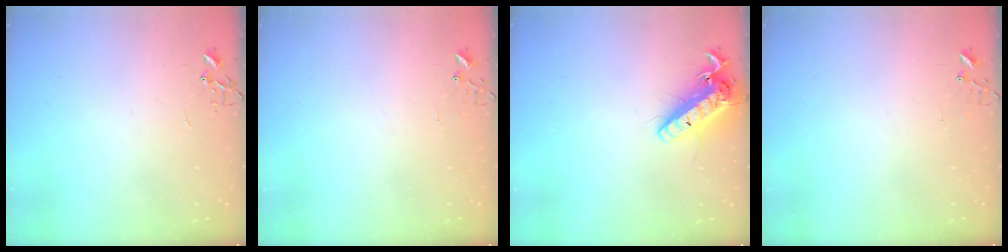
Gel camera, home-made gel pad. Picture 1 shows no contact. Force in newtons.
{"total": 5.0, "press": 5.0, "slide": 0.4}
{"total": 15.1, "press": 14.8, "slide": 3.3}
{"total": 5.0, "press": 5.0, "slide": 0.4}